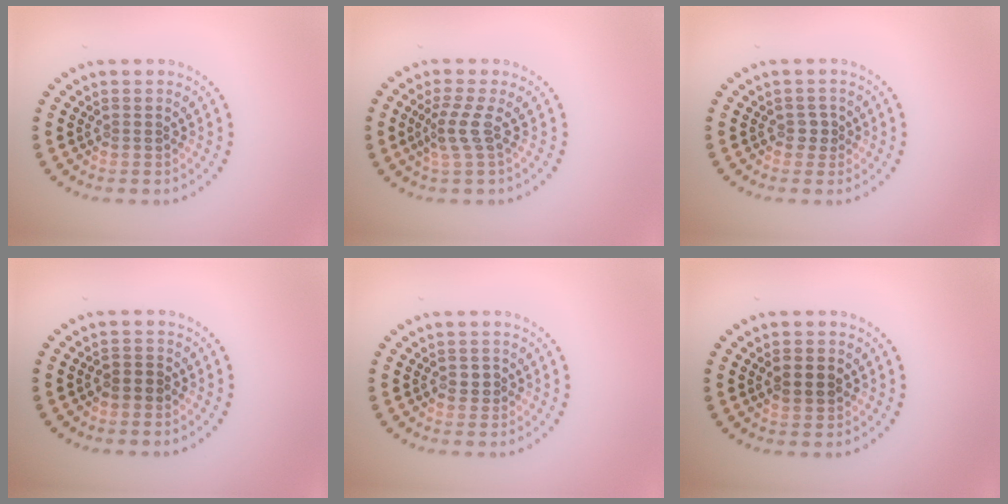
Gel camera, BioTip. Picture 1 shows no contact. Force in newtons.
{"total": 2.1, "press": 1.4, "slide": 1.5}
{"total": 1.0, "press": 0.8, "slide": 0.6}
{"total": 1.6, "press": 1.3, "slide": 0.9}
{"total": 1.2, "press": 1.1, "slide": 0.5}
{"total": 2.9, "press": 2.9, "slide": 0.1}